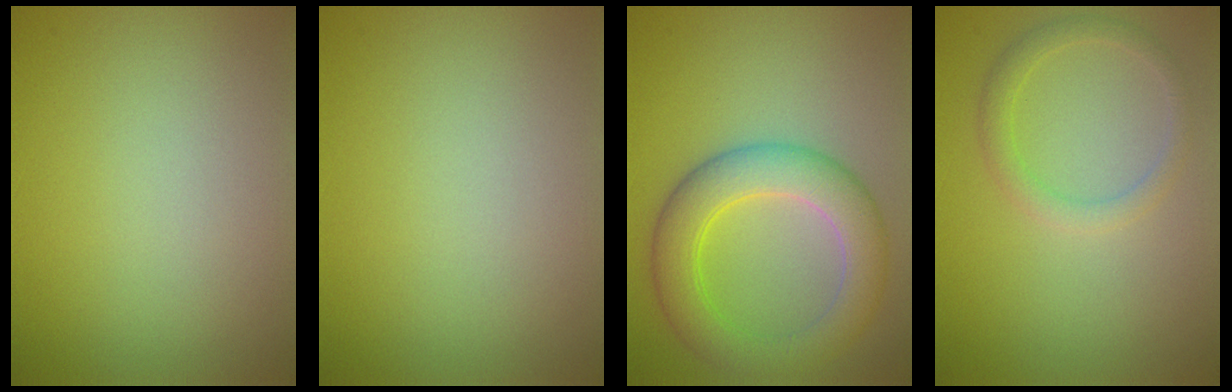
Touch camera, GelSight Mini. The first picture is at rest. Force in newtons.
{"total": 0.0}
{"total": 6.2, "press": 6.2, "slide": 0.2}
{"total": 1.9, "press": 1.9, "slide": 0.1}